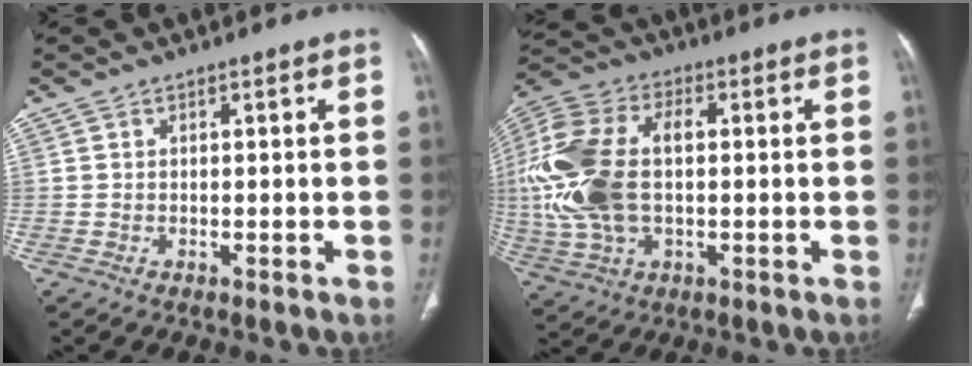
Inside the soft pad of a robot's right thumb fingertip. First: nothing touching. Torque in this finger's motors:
{"motor_torque": [2.47, 2.53, 1.25, 0.16, 0.45]}